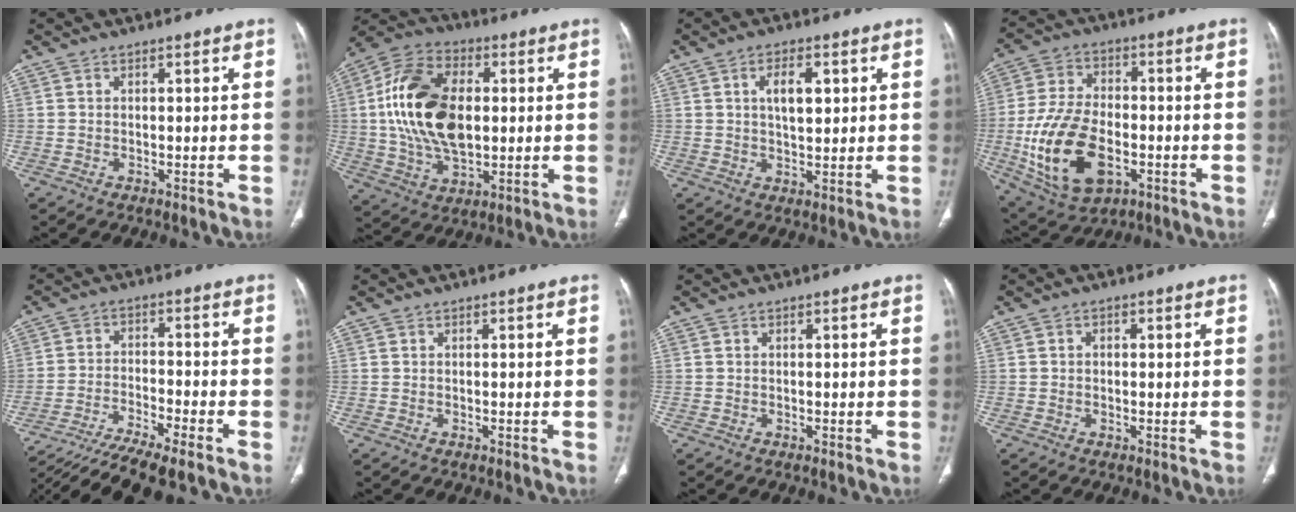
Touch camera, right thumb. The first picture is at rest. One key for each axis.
{"total": 19.6, "fx": 1.7, "fy": 11.9, "fz": 15.5, "tx": -0.286, "ty": 0.008, "tz": 0.034}
{"total": 6.4, "fx": 1.9, "fy": 2.9, "fz": 5.3, "tx": -0.081, "ty": -0.006, "tz": 0.036}
{"total": 18.3, "fx": -4.8, "fy": 10.9, "fz": 14.0, "tx": -0.259, "ty": 0.009, "tz": -0.073}
{"total": 14.3, "fx": -12.2, "fy": 0.0, "fz": 7.4, "tx": -0.153, "ty": 0.026, "tz": -0.208}
{"total": 0.0}
{"total": 0.0}
{"total": 1.1, "fx": 0.2, "fy": 0.8, "fz": 0.7, "tx": -0.009, "ty": 0.002, "tz": 0.001}